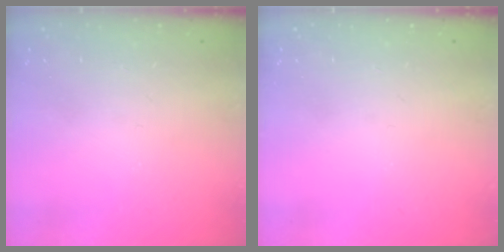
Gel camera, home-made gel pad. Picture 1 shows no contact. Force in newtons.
{"total": 0.0}